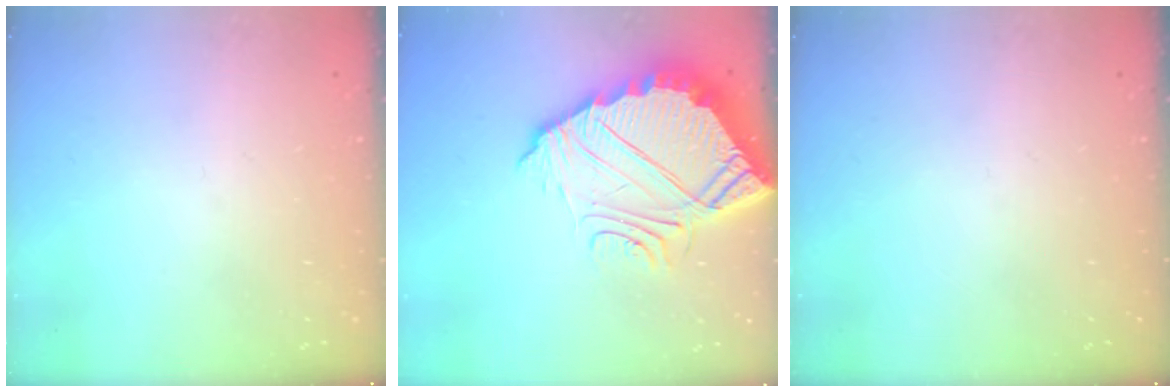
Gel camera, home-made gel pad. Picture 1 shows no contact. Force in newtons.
{"total": 11.6, "press": 11.6, "slide": 0.7}
{"total": 0.0}